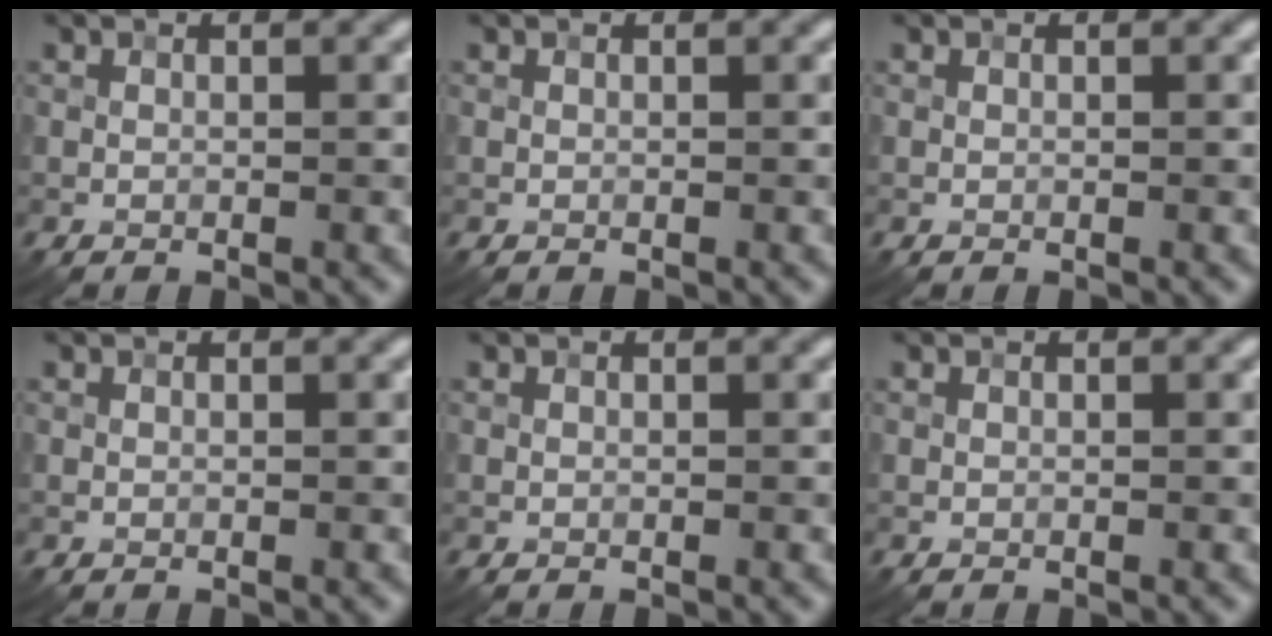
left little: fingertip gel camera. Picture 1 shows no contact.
{"total": 0.0}
{"total": 0.0}
{"total": 0.0}
{"total": 0.0}
{"total": 0.0}